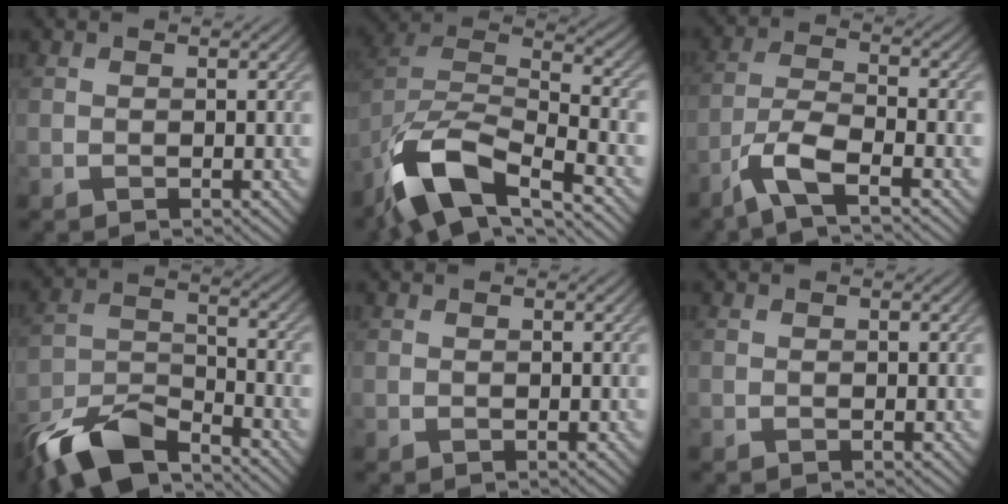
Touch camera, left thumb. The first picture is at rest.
{"total": 13.5, "force": [-8.9, 4.9, 8.9], "torque": [-0.189, -0.012, -0.168]}
{"total": 6.7, "force": [-4.4, 1.7, 4.9], "torque": [-0.106, 0.000, -0.099]}
{"total": 10.6, "force": [-8.4, 3.3, 5.5], "torque": [-0.110, -0.004, -0.174]}
{"total": 0.0}
{"total": 0.0}